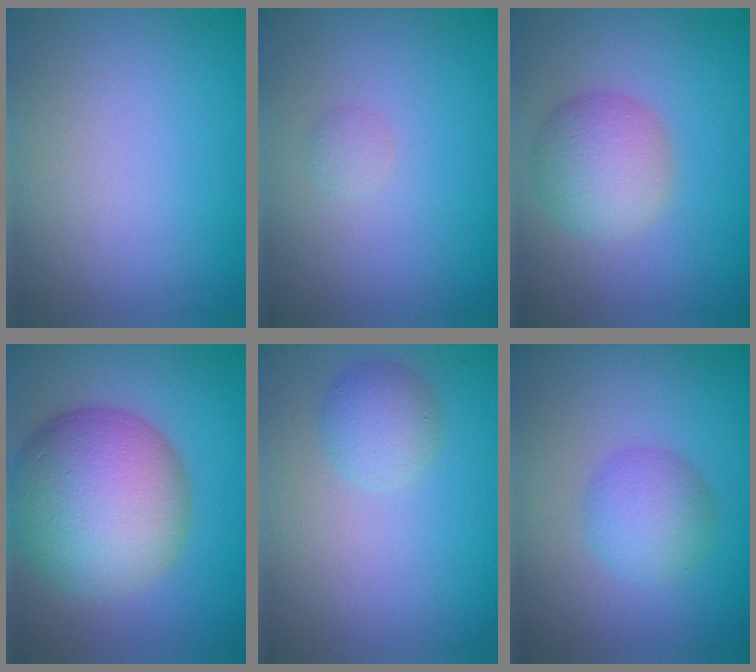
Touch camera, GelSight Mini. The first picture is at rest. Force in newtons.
{"total": 0.6, "press": 0.6, "slide": 0.1}
{"total": 4.3, "press": 4.3, "slide": 0.1}
{"total": 11.7, "press": 11.7, "slide": 0.4}
{"total": 2.2, "press": 2.2, "slide": 0.2}
{"total": 3.2, "press": 3.2, "slide": 0.1}